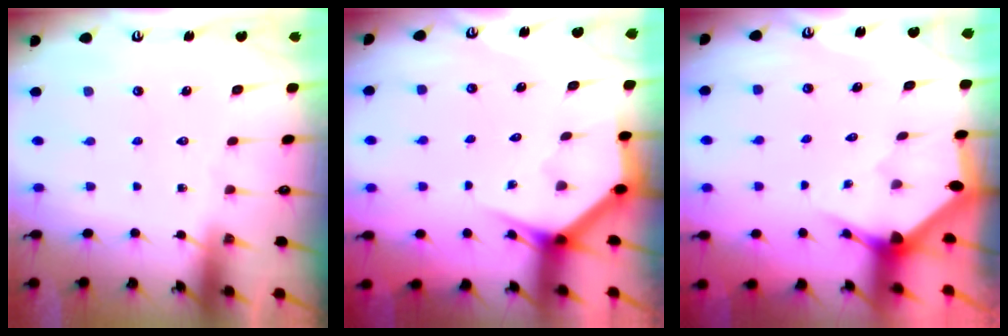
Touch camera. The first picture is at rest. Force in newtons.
{"total": 3.4, "press": 3.4, "slide": 0.2}
{"total": 2.9, "press": 2.9, "slide": 0.1}